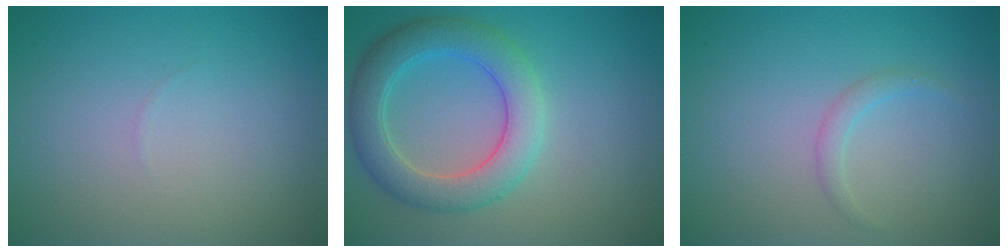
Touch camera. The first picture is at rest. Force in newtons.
{"total": 5.4, "press": 5.4, "slide": 0.1}
{"total": 1.1, "press": 1.1, "slide": 0.1}